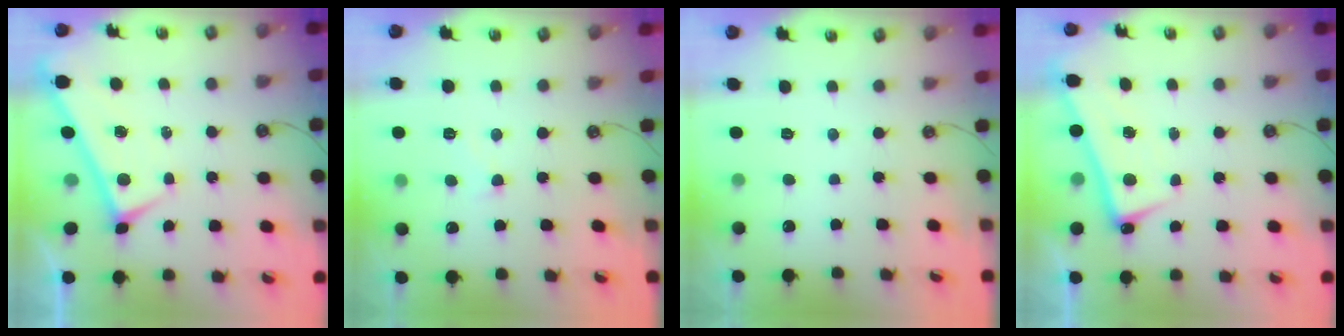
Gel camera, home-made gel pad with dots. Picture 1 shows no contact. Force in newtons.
{"total": 4.0, "press": 4.0, "slide": 0.4}
{"total": 0.0}
{"total": 2.1, "press": 2.1, "slide": 0.5}